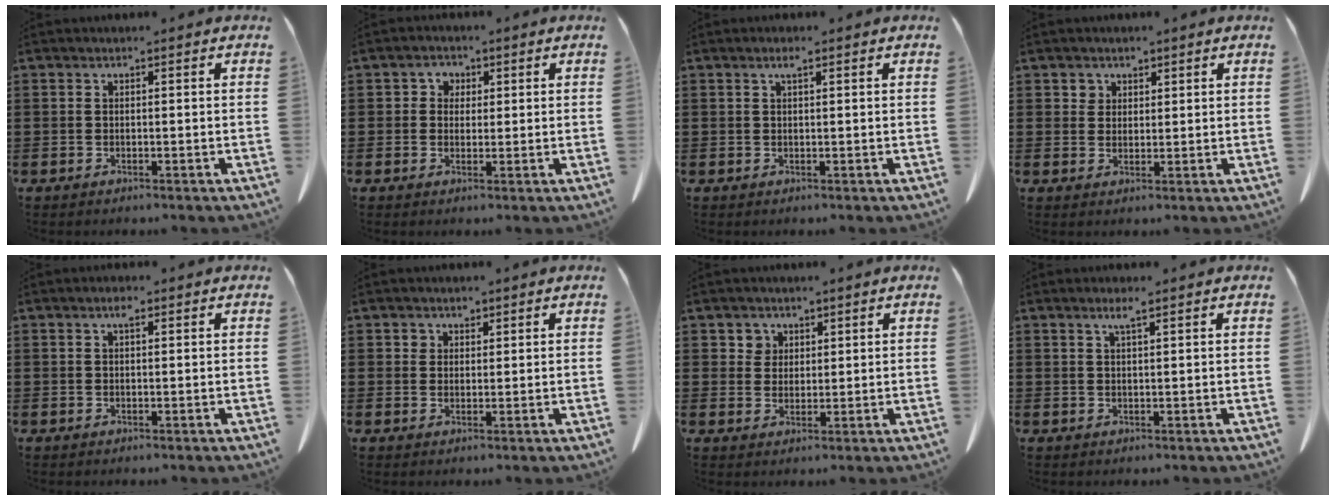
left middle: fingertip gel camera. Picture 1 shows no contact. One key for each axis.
{"total": 2.1, "fx": 0.6, "fy": 1.9, "fz": 0.5, "tx": -0.021, "ty": 0.008, "tz": 0.008}
{"total": 1.4, "fx": 0.7, "fy": 0.3, "fz": 1.2, "tx": -0.024, "ty": 0.001, "tz": 0.011}
{"total": 2.6, "fx": 1.8, "fy": 1.9, "fz": 0.0, "tx": -0.004, "ty": 0.002, "tz": 0.033}
{"total": 1.7, "fx": 0.8, "fy": 0.6, "fz": 1.4, "tx": -0.031, "ty": 0.004, "tz": 0.014}
{"total": 1.9, "fx": 1.4, "fy": 1.3, "fz": 0.2, "tx": -0.001, "ty": 0.001, "tz": 0.025}
{"total": 2.8, "fx": 1.7, "fy": 2.2, "fz": 0.2, "tx": -0.007, "ty": 0.002, "tz": 0.030}
{"total": 2.1, "fx": 1.4, "fy": 0.2, "fz": 1.5, "tx": -0.034, "ty": 0.000, "tz": 0.026}